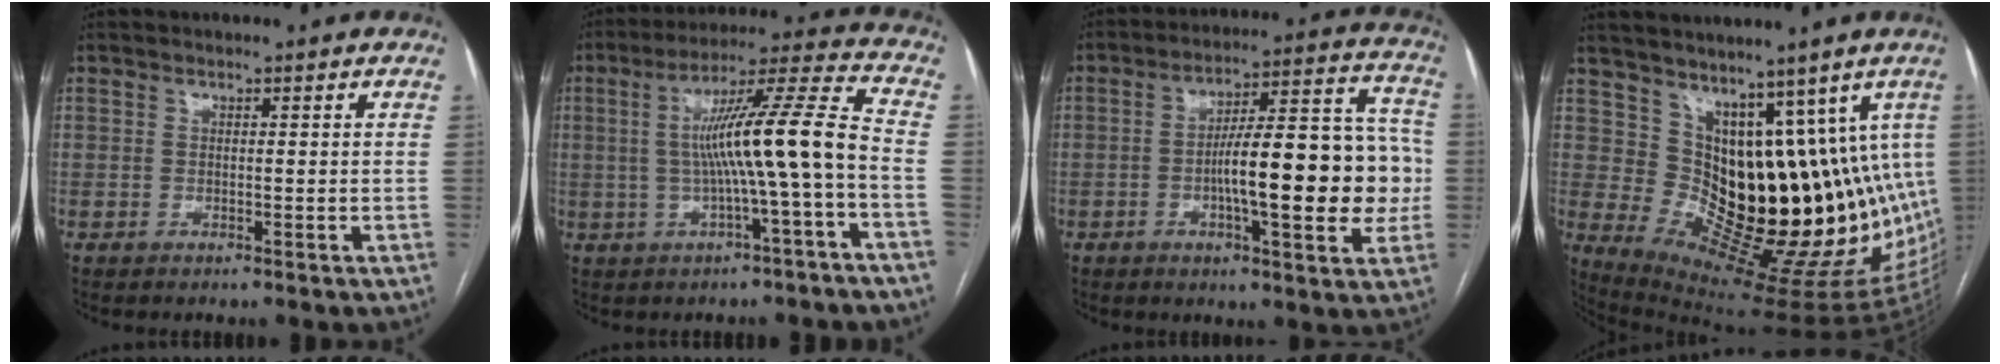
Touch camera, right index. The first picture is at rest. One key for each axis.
{"total": 13.2, "fx": -1.5, "fy": -0.7, "fz": 13.1, "tx": -0.214, "ty": 0.024, "tz": -0.025}
{"total": 17.6, "fx": -2.2, "fy": 4.1, "fz": 17.0, "tx": -0.245, "ty": 0.031, "tz": -0.033}
{"total": 18.8, "fx": 7.6, "fy": 8.4, "fz": 15.0, "tx": -0.186, "ty": -0.007, "tz": 0.134}